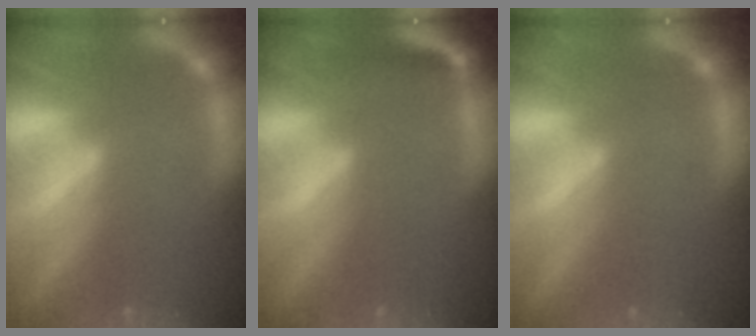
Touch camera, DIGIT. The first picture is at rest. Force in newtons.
{"total": 3.5}
{"total": 0.0}